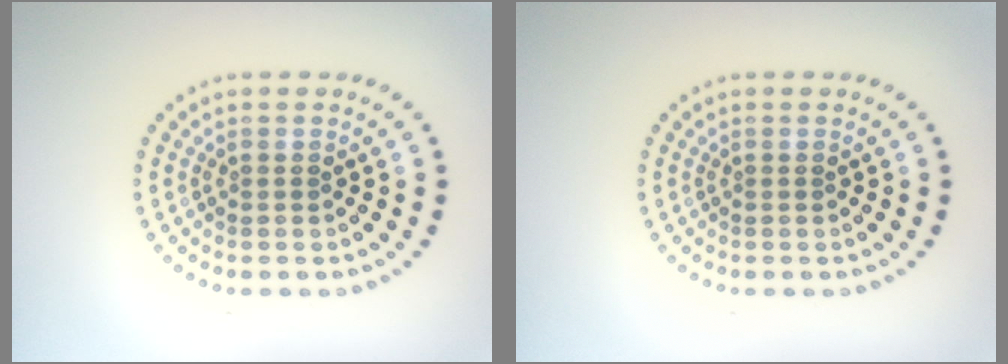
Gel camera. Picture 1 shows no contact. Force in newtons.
{"total": 0.0}